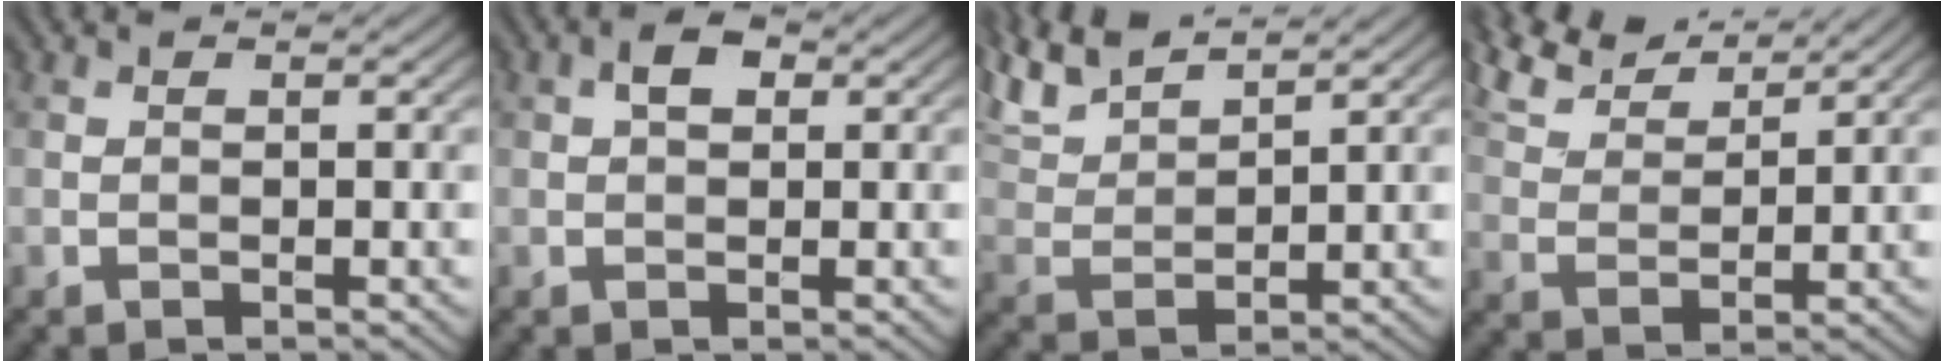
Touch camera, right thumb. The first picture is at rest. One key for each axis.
{"total": 2.4, "fx": 0.7, "fy": 1.5, "fz": 1.7, "tx": -0.029, "ty": 0.006, "tz": 0.007}
{"total": 8.3, "fx": 7.0, "fy": 2.0, "fz": 4.1, "tx": -0.110, "ty": 0.019, "tz": 0.143}
{"total": 8.0, "fx": 6.8, "fy": 1.9, "fz": 3.6, "tx": -0.098, "ty": 0.014, "tz": 0.128}